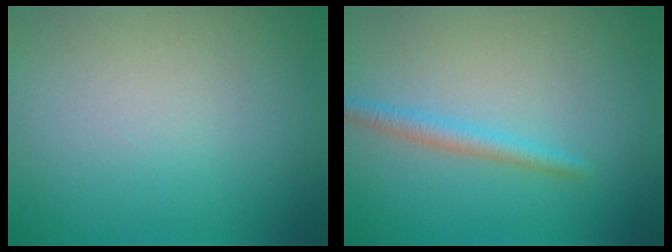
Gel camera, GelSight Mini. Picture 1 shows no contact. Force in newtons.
{"total": 1.8, "press": 1.8, "slide": 0.1}